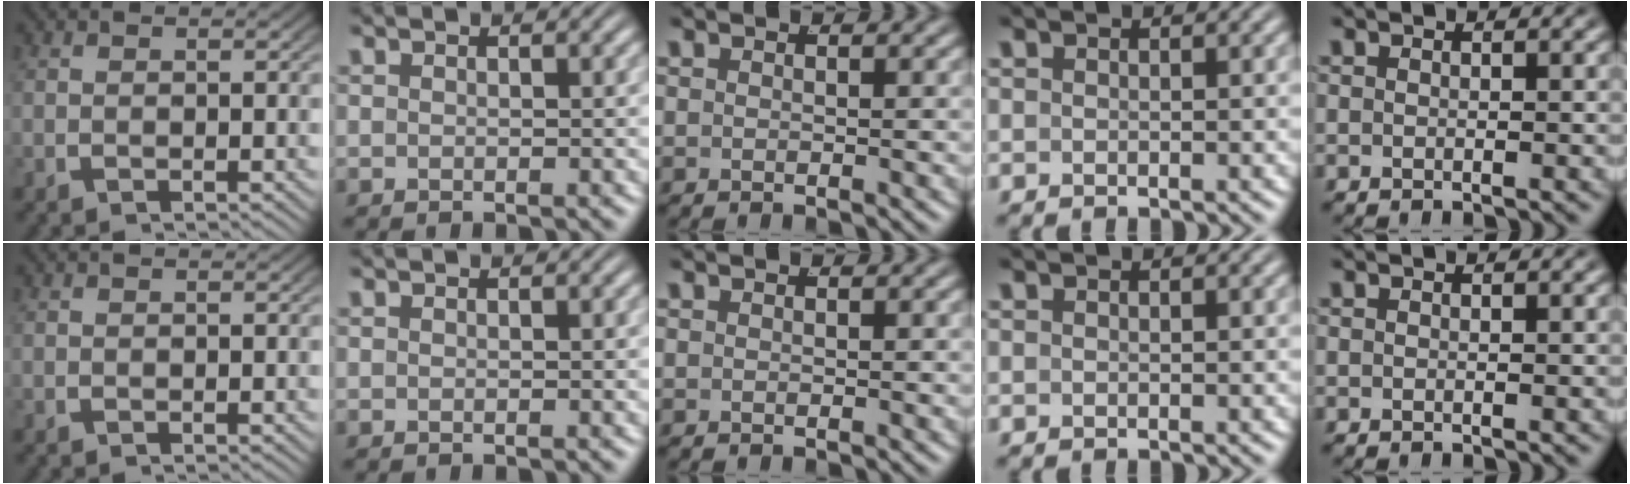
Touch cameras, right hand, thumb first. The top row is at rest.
{}